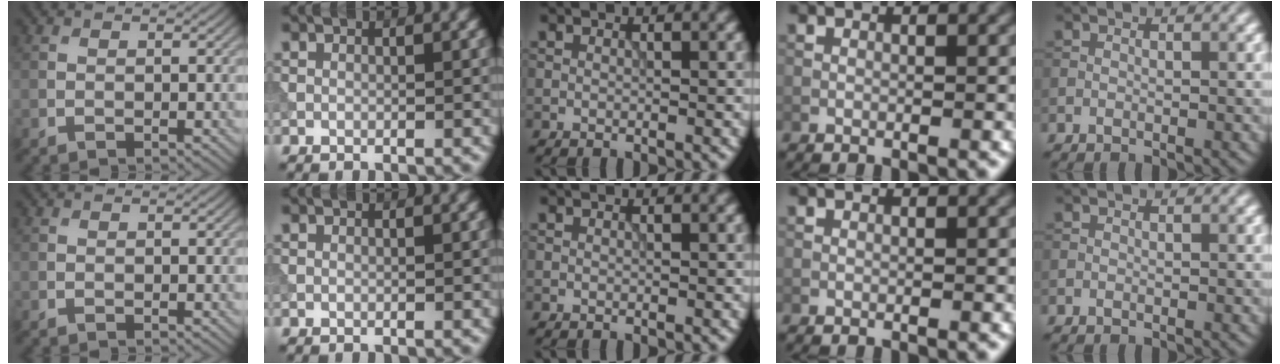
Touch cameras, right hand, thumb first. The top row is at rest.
{}